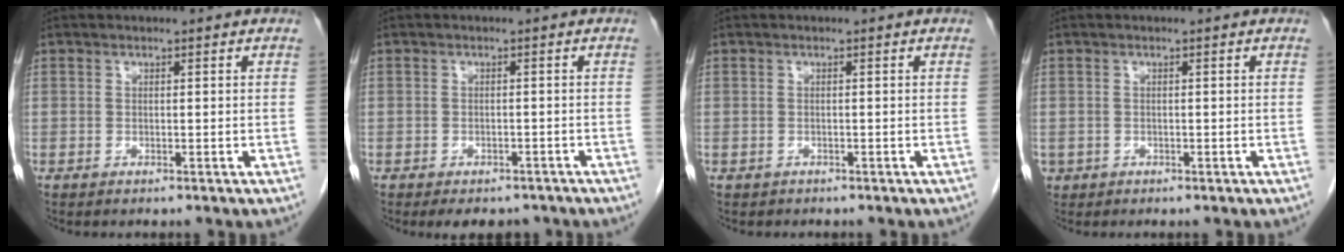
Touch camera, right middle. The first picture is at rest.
{"total": 5.2, "force": [-4.3, 2.5, 1.5], "torque": [-0.011, 0.004, -0.054]}
{"total": 1.0, "force": [-0.7, 0.6, 0.0], "torque": [-0.014, 0.001, -0.011]}
{"total": 1.2, "force": [-0.6, 1.1, 0.1], "torque": [-0.011, 0.004, -0.003]}